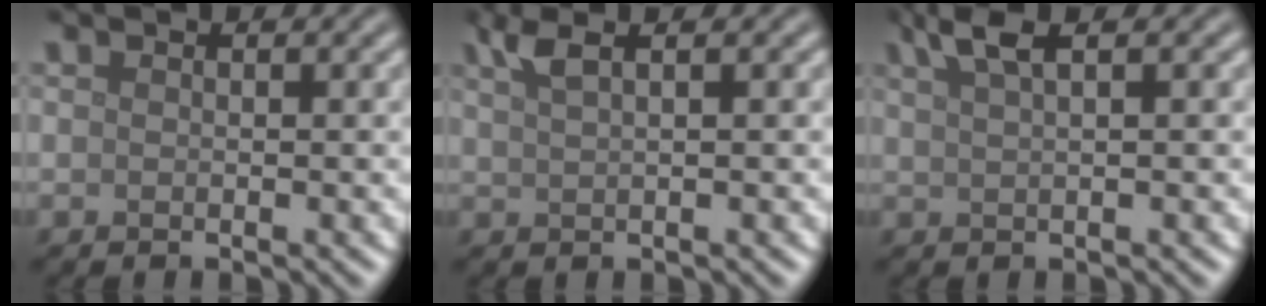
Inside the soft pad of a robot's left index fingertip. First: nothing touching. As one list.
[{"total": 2.6, "force": [1.6, 0.7, 1.9], "torque": [-0.026, 0.007, 0.026]}, {"total": 3.0, "force": [1.8, 0.8, 2.2], "torque": [-0.030, 0.010, 0.033]}]